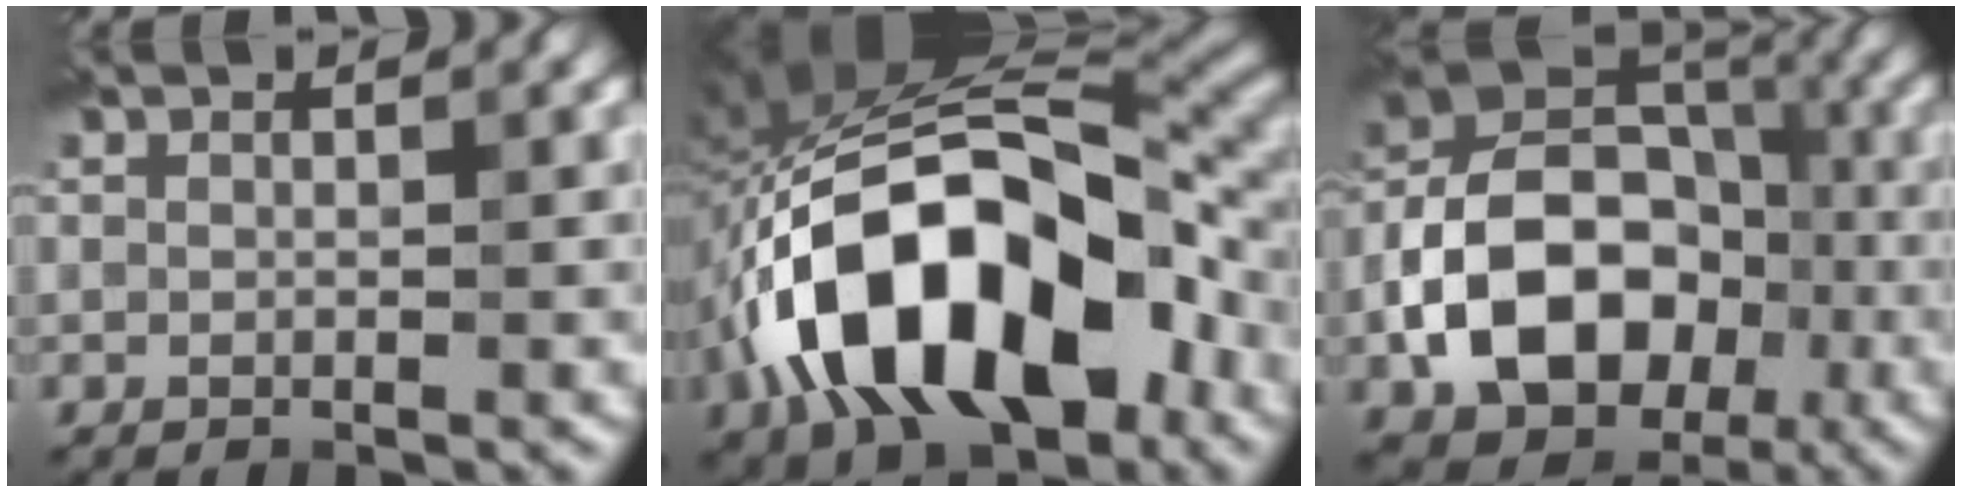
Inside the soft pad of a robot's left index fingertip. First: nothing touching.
{"total": 14.6, "force": [-5.2, 7.6, 11.3], "torque": [-0.188, 0.018, -0.092]}
{"total": 12.1, "force": [-3.4, 8.5, 7.8], "torque": [-0.124, 0.014, -0.069]}